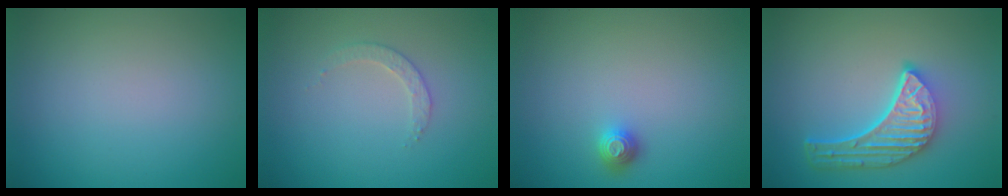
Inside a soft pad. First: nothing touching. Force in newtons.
{"total": 1.6, "press": 1.5, "slide": 0.3}
{"total": 1.4, "press": 1.2, "slide": 0.5}
{"total": 5.7, "press": 4.3, "slide": 3.7}